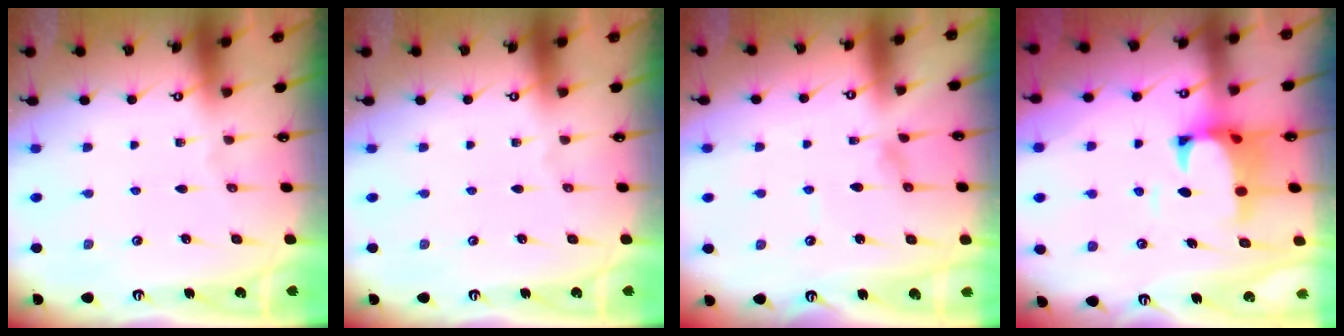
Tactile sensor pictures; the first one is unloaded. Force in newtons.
{"total": 0.0}
{"total": 1.4, "press": 1.4, "slide": 0.2}
{"total": 2.6, "press": 2.4, "slide": 1.1}